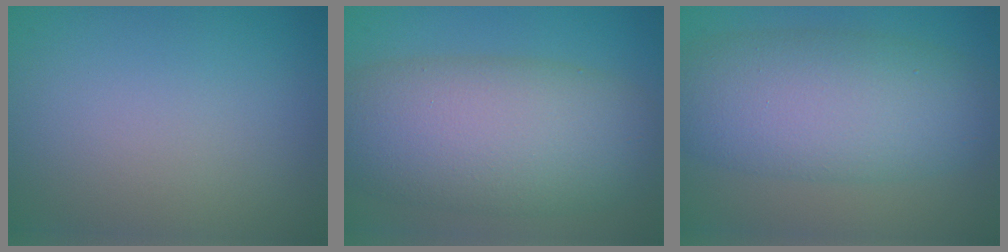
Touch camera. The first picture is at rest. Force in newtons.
{"total": 10.7, "press": 10.7, "slide": 0.5}
{"total": 9.0, "press": 9.0, "slide": 0.2}